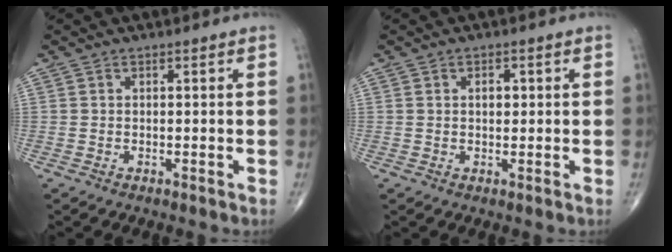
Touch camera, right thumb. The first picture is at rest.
{"total": 2.0, "force": [0.5, 1.3, 1.5], "torque": [-0.017, 0.000, 0.008]}